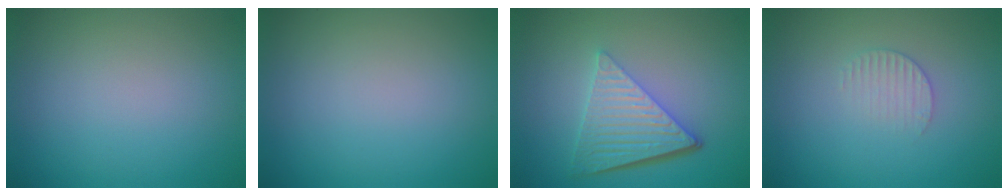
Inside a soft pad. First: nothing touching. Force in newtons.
{"total": 0.0}
{"total": 6.2, "press": 4.2, "slide": 4.5}
{"total": 1.5, "press": 1.5, "slide": 0.4}